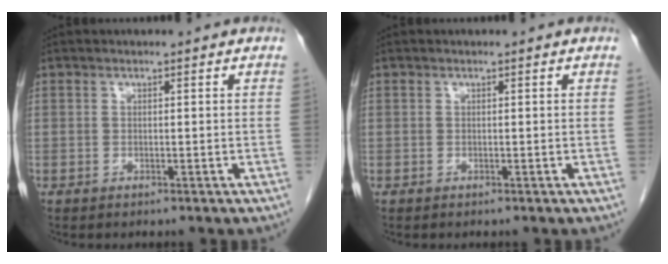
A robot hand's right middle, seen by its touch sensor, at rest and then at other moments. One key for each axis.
{"total": 0.0}